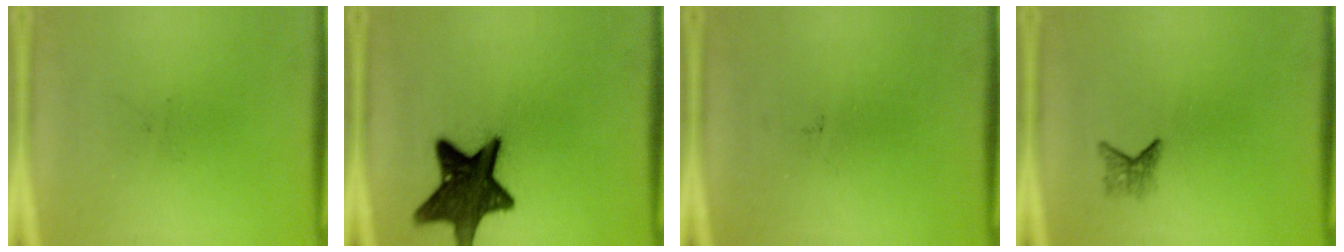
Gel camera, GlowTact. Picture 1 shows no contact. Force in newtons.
{"total": 15.5}
{"total": 0.0}
{"total": 1.6}